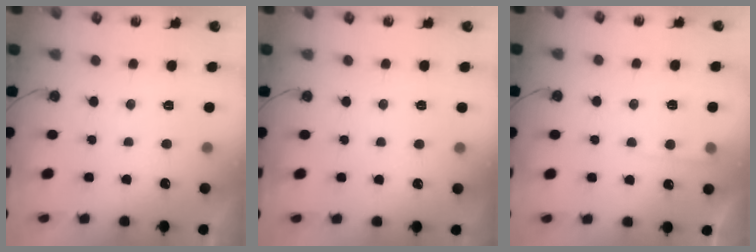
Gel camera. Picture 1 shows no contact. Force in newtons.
{"total": 2.4, "press": 2.3, "slide": 0.4}
{"total": 5.4, "press": 5.3, "slide": 0.7}